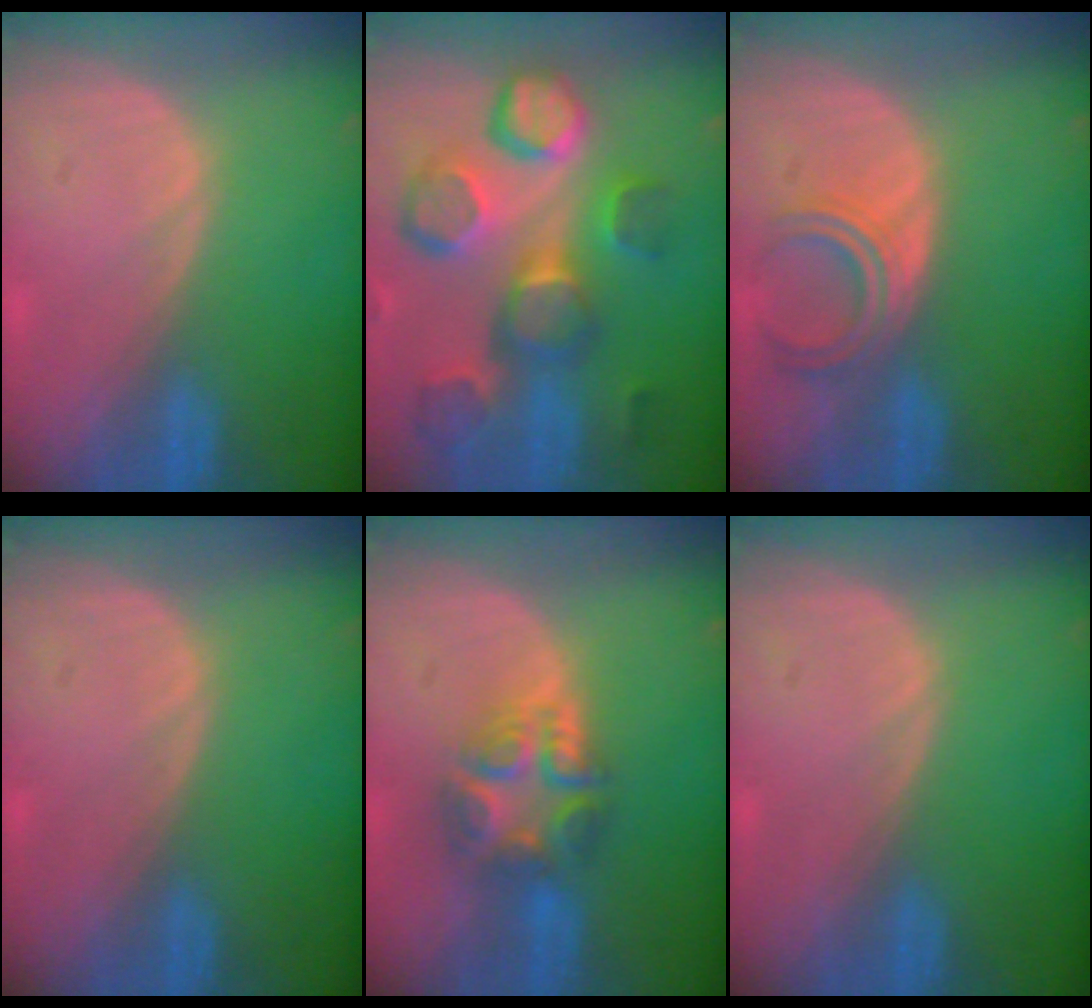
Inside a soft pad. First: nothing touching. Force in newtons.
{"total": 12.4, "press": 11.1, "slide": 5.6}
{"total": 4.5, "press": 4.5, "slide": 0.7}
{"total": 0.0}
{"total": 7.6, "press": 6.5, "slide": 3.8}
{"total": 0.0}